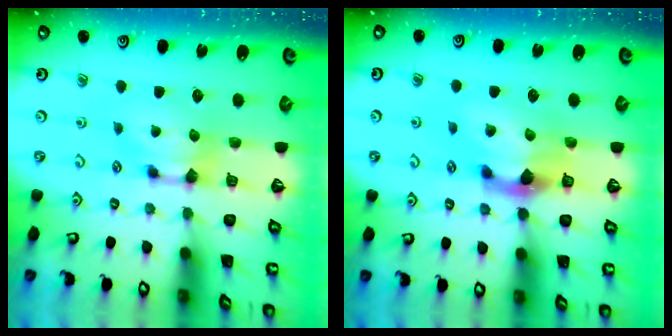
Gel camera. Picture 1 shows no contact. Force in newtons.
{"total": 4.5, "press": 4.0, "slide": 2.1}